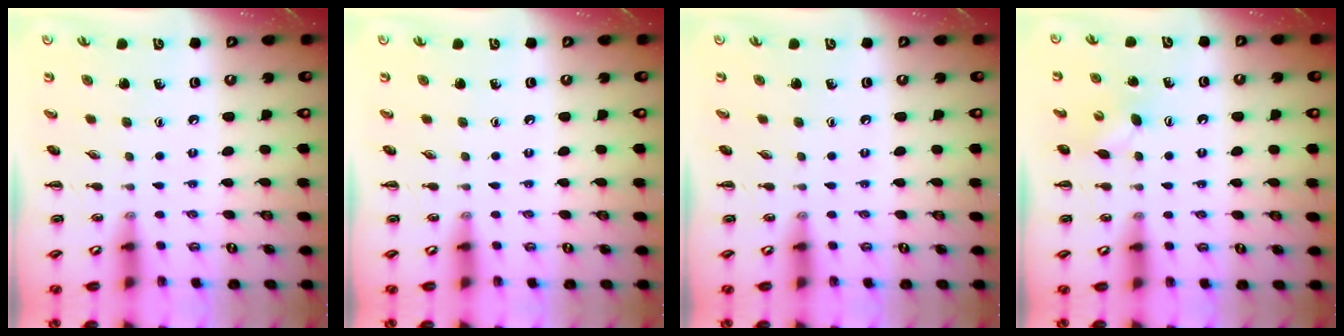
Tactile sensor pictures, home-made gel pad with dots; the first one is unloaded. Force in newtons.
{"total": 0.0}
{"total": 0.0}
{"total": 3.8, "press": 3.7, "slide": 0.8}